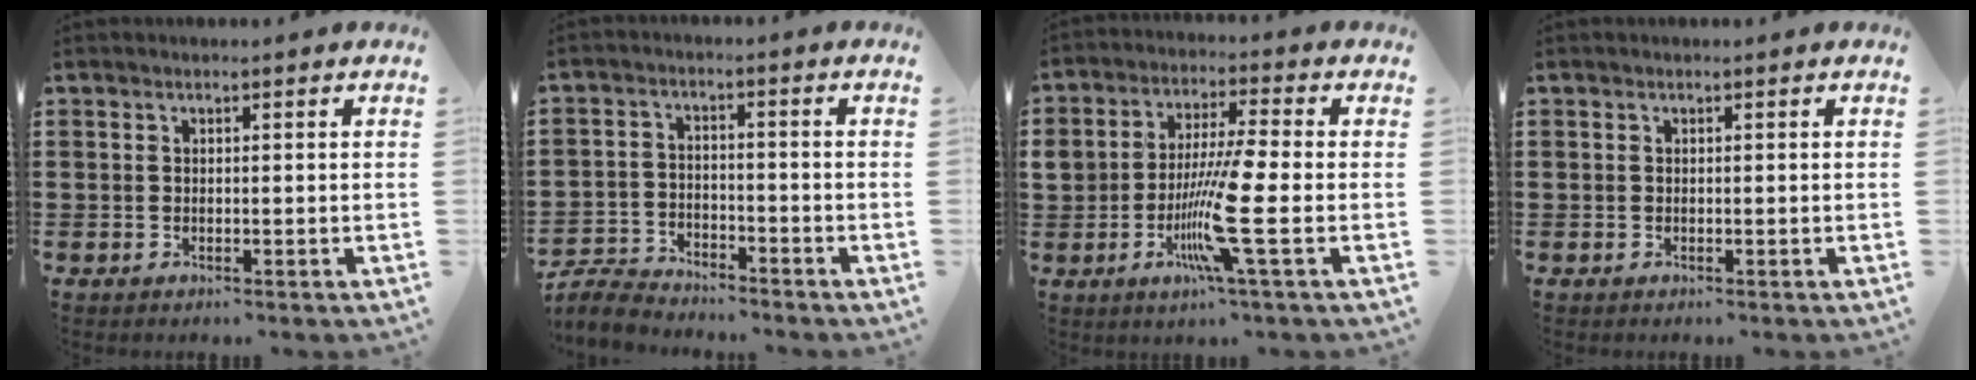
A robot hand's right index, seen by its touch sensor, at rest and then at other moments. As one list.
[{"total": 4.5, "force": [-4.4, 0.8, 0.4], "torque": [-0.026, 0.001, -0.095]}, {"total": 9.9, "force": [-2.4, 0.7, 9.6], "torque": [-0.203, -0.020, -0.054]}, {"total": 0.0}]